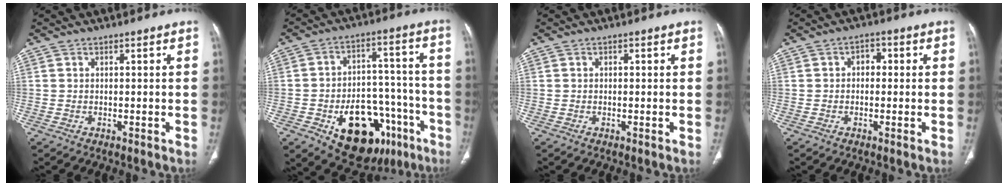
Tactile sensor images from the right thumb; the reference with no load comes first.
{"total": 21.0, "force": [-9.8, 12.8, 13.5], "torque": [-0.154, 0.068, -0.129]}
{"total": 0.6, "force": [0.2, 0.4, 0.4], "torque": [-0.003, 0.002, 0.002]}
{"total": 2.9, "force": [0.3, 2.1, 1.9], "torque": [-0.014, 0.013, -0.002]}